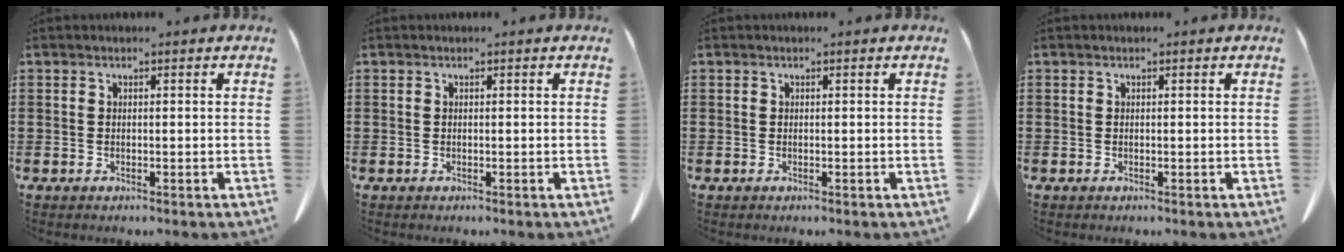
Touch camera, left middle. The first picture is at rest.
{"total": 0.0}
{"total": 0.0}
{"total": 0.0}